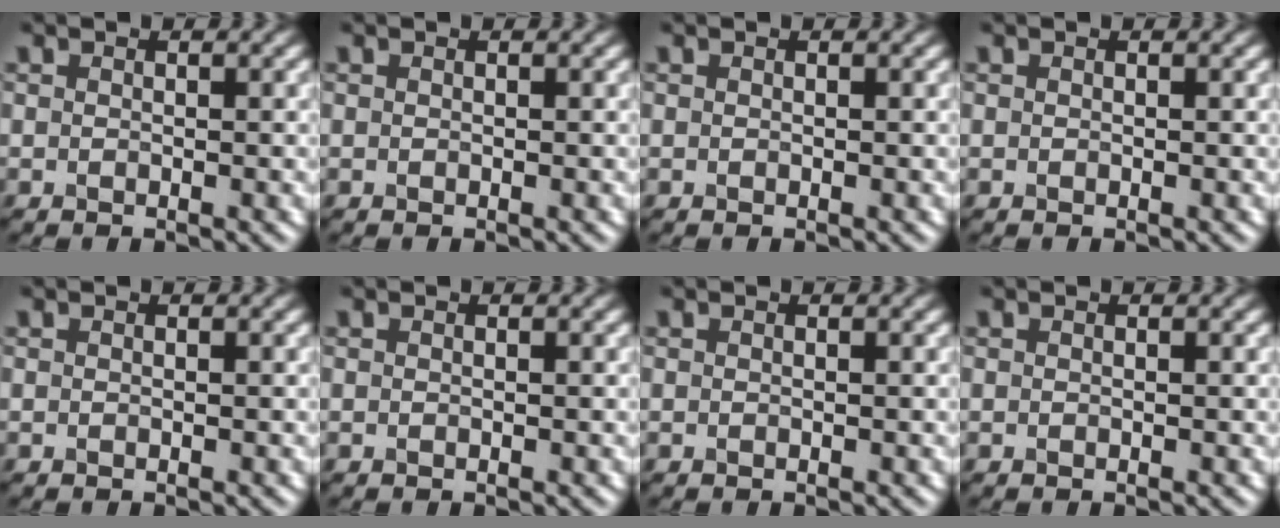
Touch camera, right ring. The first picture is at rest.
{"total": 0.0}
{"total": 0.0}
{"total": 0.0}
{"total": 0.0}
{"total": 0.0}
{"total": 0.0}
{"total": 0.0}